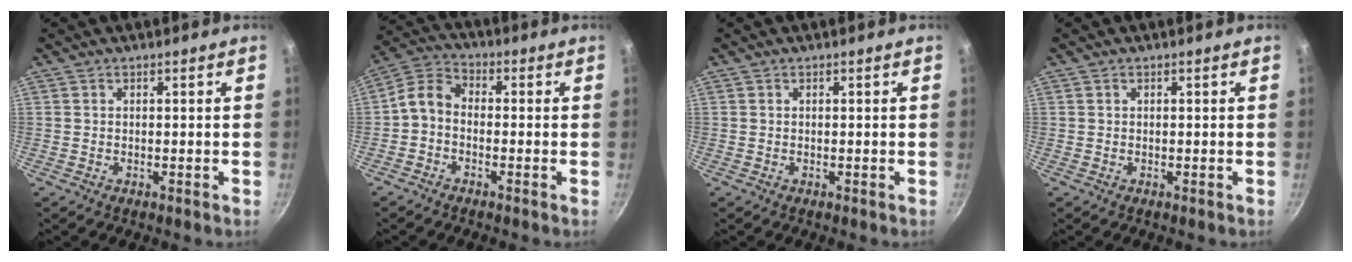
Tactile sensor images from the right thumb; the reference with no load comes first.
{"total": 6.5, "force": [-1.2, 4.6, 4.4], "torque": [-0.076, 0.028, -0.040]}
{"total": 0.0}
{"total": 0.0}